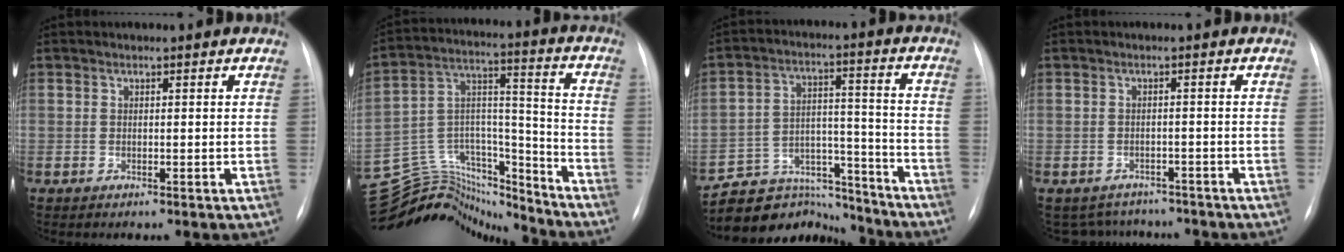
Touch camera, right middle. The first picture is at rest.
{"total": 21.3, "force": [-20.7, 4.2, 3.3], "torque": [-0.078, 0.049, -0.334]}
{"total": 13.4, "force": [-12.7, 4.0, 0.2], "torque": [0.011, 0.056, -0.203]}
{"total": 6.2, "force": [-5.6, 2.6, 0.0], "torque": [0.002, 0.016, -0.069]}